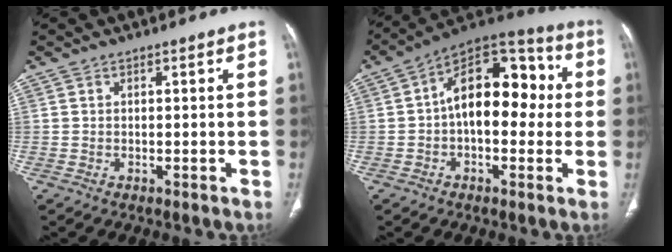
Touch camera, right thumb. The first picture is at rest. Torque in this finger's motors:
{"motor_torque": [-0.17, 1.41, 0.11, -0.10, 0.11]}